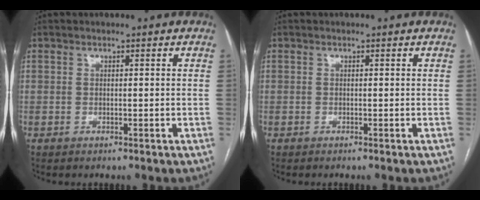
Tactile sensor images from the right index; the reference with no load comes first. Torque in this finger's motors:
{"motor_torque": [-0.18, 0.09, -0.03, 0.00]}